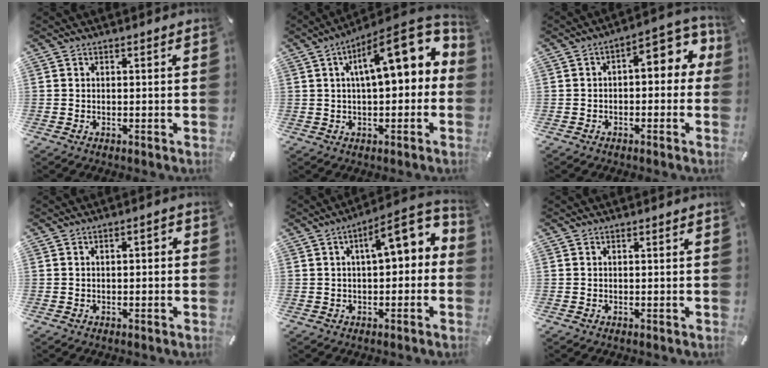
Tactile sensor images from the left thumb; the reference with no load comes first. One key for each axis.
{"total": 16.0, "fx": 4.9, "fy": 6.2, "fz": 13.9, "tx": -0.199, "ty": -0.029, "tz": 0.079}
{"total": 8.2, "fx": 1.4, "fy": 4.3, "fz": 6.8, "tx": -0.082, "ty": -0.020, "tz": 0.015}
{"total": 2.1, "fx": -0.9, "fy": 0.9, "fz": 1.6, "tx": -0.027, "ty": 0.008, "tz": -0.019}
{"total": 10.3, "fx": 3.1, "fy": 4.6, "fz": 8.7, "tx": -0.119, "ty": -0.018, "tz": 0.046}
{"total": 0.0}